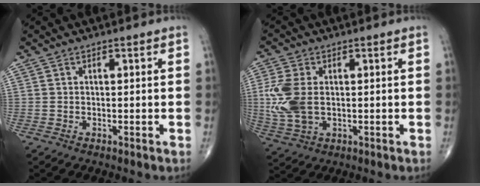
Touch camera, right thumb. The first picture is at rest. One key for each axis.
{"total": 9.9, "fx": 0.3, "fy": 6.1, "fz": 7.8, "tx": -0.186, "ty": -0.002, "tz": 0.012}